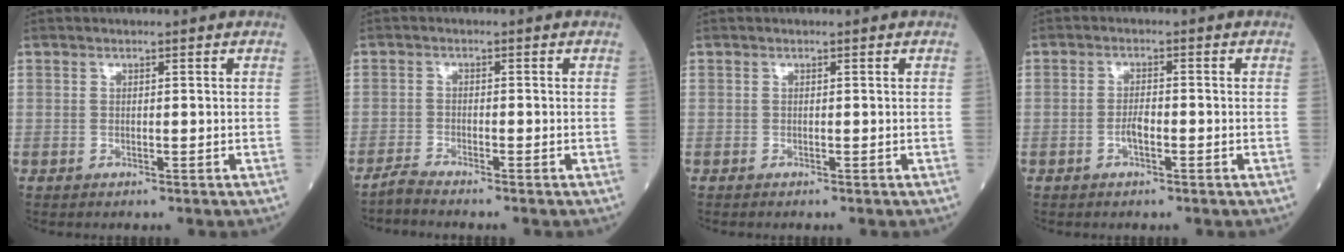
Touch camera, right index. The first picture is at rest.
{"total": 2.1, "force": [-2.0, -0.6, 0.3], "torque": [-0.014, -0.009, -0.046]}
{"total": 0.0}
{"total": 2.1, "force": [-0.8, 0.6, 1.8], "torque": [-0.030, 0.003, -0.017]}